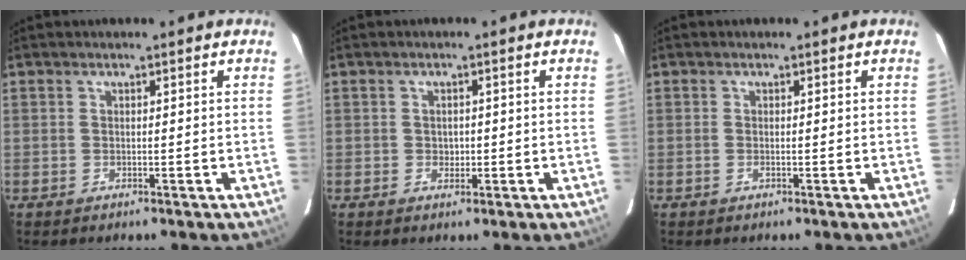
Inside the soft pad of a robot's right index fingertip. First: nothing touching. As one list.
[{"total": 1.6, "force": [-0.3, 1.6, 0.3], "torque": [-0.002, 0.001, -0.001]}, {"total": 0.6, "force": [-0.2, -0.1, 0.6], "torque": [-0.011, 0.001, -0.006]}]